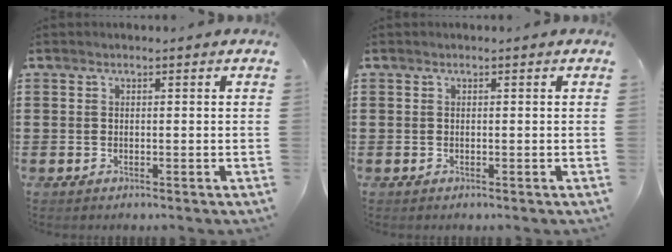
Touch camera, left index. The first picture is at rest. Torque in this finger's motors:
{"motor_torque": [0.00, 0.02, 0.00, 0.00]}